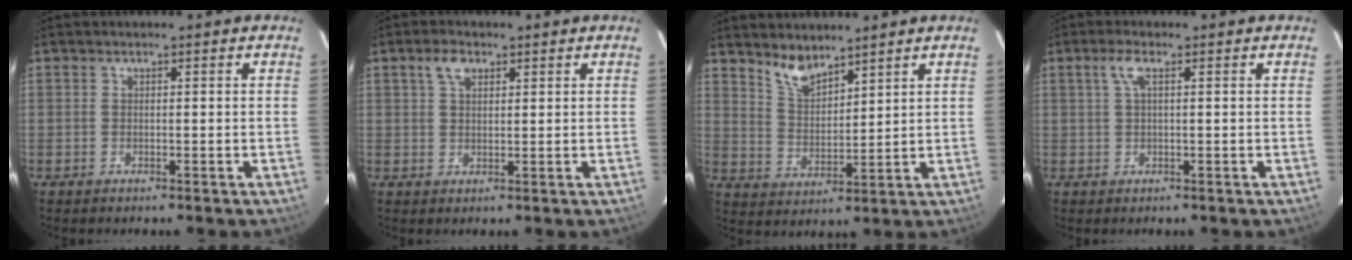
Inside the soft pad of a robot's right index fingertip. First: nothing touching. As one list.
[{"total": 3.5, "force": [1.8, 2.0, 2.2], "torque": [-0.041, 0.009, 0.033]}, {"total": 6.3, "force": [5.3, 1.9, 2.8], "torque": [-0.050, -0.003, 0.107]}, {"total": 2.4, "force": [1.0, 1.2, 1.9], "torque": [-0.038, 0.008, 0.018]}]